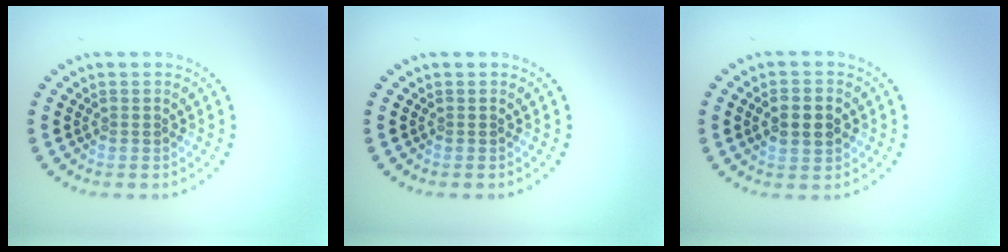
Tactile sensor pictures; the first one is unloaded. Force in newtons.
{"total": 0.0}
{"total": 3.9, "press": 3.9, "slide": 0.2}